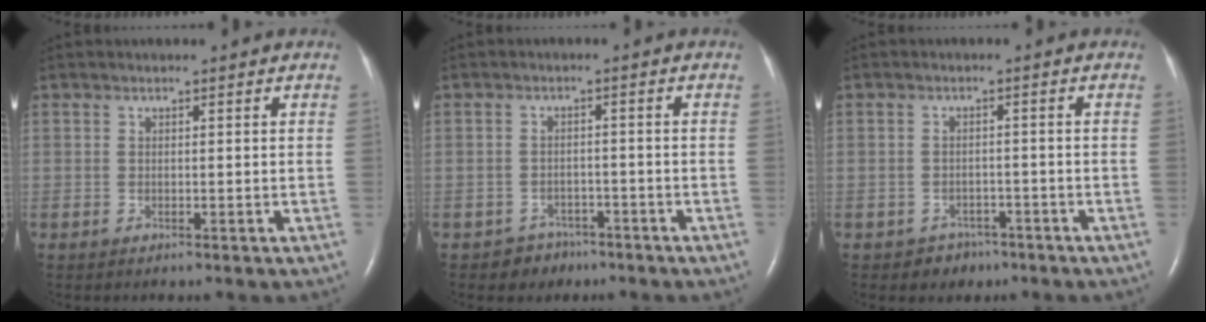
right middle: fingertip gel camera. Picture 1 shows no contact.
{"total": 3.3, "force": [-2.3, 2.3, -0.2], "torque": [-0.003, 0.009, -0.032]}
{"total": 2.9, "force": [-1.9, 2.2, 0.1], "torque": [-0.008, 0.010, -0.023]}